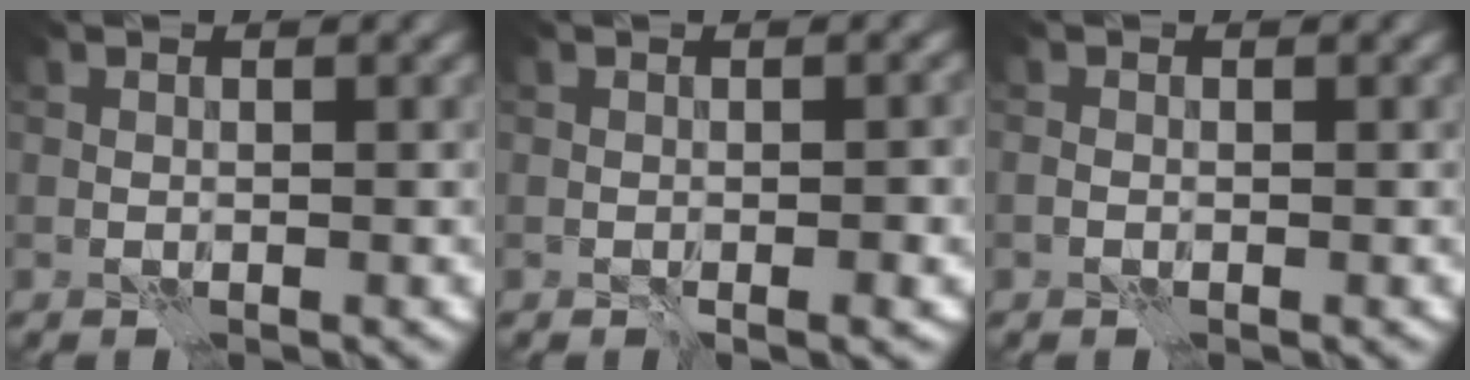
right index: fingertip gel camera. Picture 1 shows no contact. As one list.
[{"total": 1.3, "force": [-0.3, 0.1, 1.3], "torque": [-0.015, 0.002, -0.004]}, {"total": 0.5, "force": [-0.3, 0.3, 0.2], "torque": [-0.004, -0.001, -0.005]}]